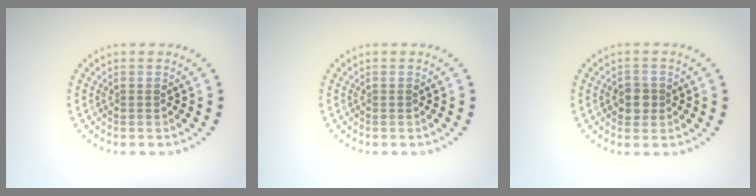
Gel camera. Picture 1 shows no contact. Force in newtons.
{"total": 0.0}
{"total": 2.1, "press": 2.0, "slide": 0.6}